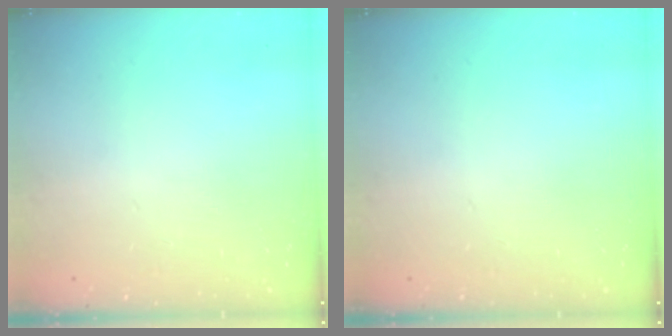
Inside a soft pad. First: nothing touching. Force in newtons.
{"total": 0.0}